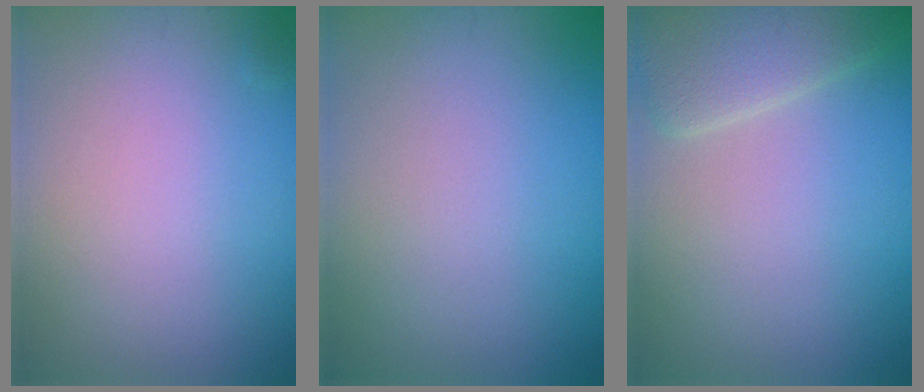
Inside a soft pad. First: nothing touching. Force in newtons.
{"total": 0.0}
{"total": 4.2, "press": 4.2, "slide": 0.1}